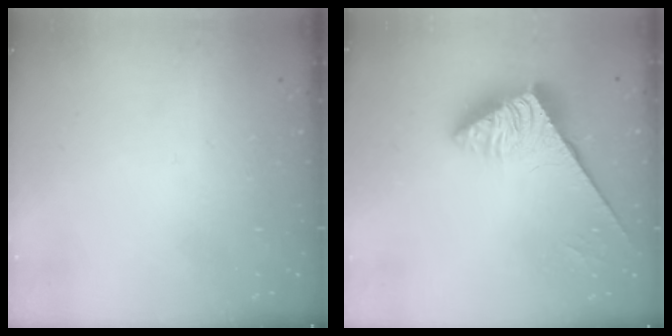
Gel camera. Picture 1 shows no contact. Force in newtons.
{"total": 4.2, "press": 4.2, "slide": 0.7}